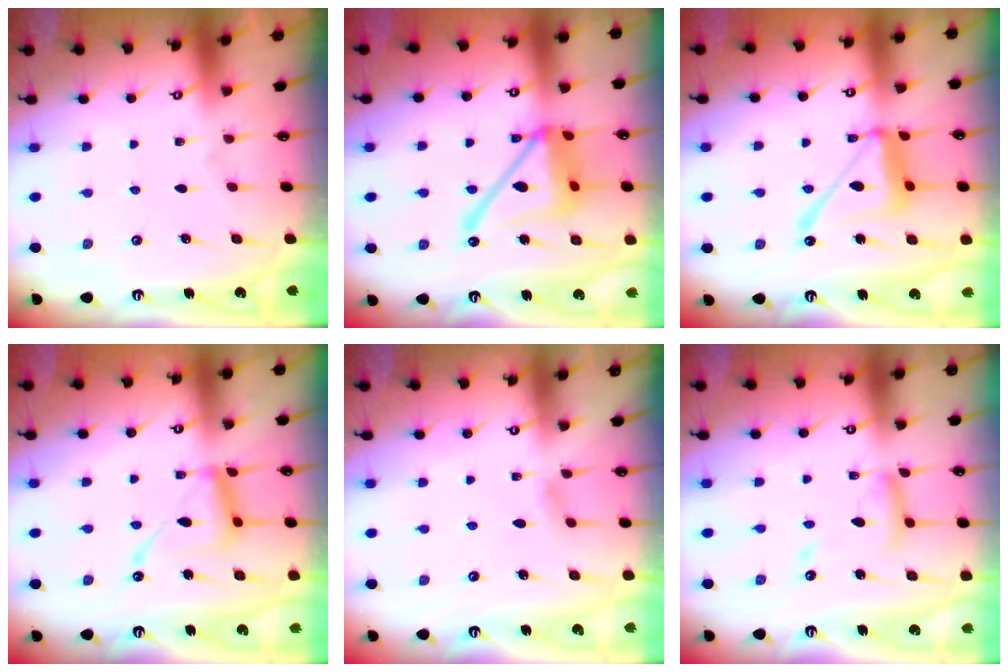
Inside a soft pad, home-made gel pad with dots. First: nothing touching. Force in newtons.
{"total": 18.7, "press": 18.6, "slide": 1.7}
{"total": 14.6, "press": 14.6, "slide": 1.4}
{"total": 13.6, "press": 13.6, "slide": 1.2}
{"total": 4.9, "press": 4.9, "slide": 0.5}
{"total": 11.7, "press": 11.7, "slide": 1.2}